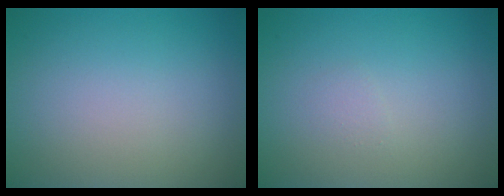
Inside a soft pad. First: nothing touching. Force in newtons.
{"total": 0.6, "press": 0.6, "slide": 0.0}